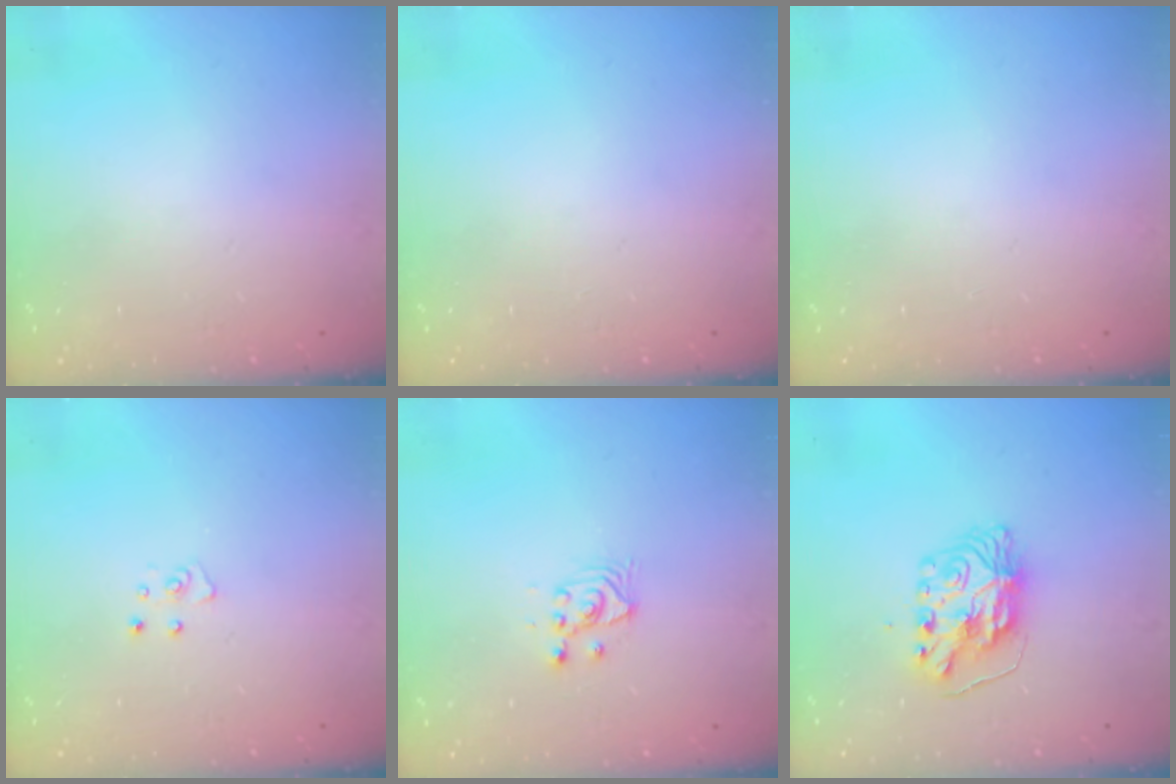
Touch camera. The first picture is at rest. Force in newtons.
{"total": 0.0}
{"total": 0.0}
{"total": 3.8, "press": 3.8, "slide": 0.1}
{"total": 4.0, "press": 4.0, "slide": 0.5}
{"total": 8.3, "press": 8.3, "slide": 0.8}